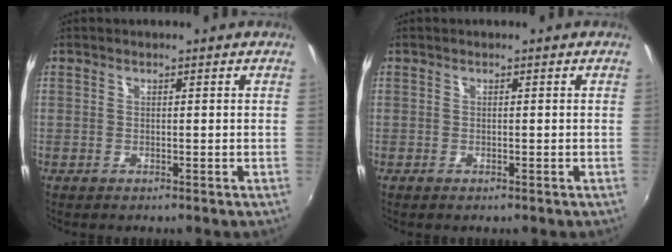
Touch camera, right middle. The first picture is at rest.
{"total": 0.0}